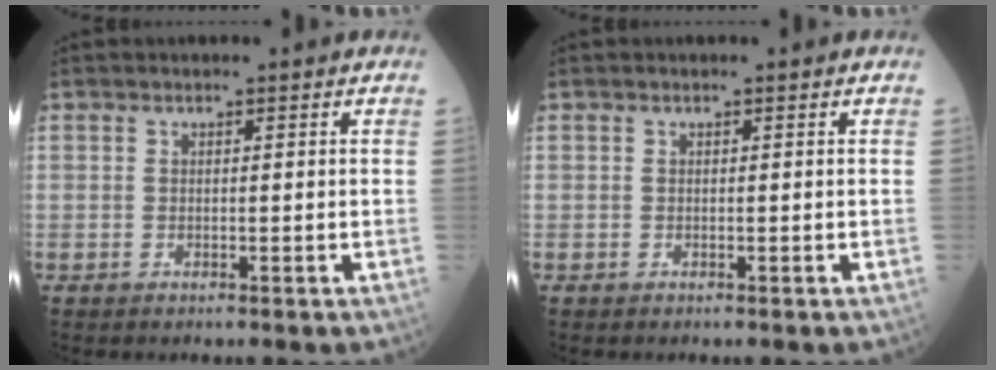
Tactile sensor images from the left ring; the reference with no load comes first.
{"total": 0.0}